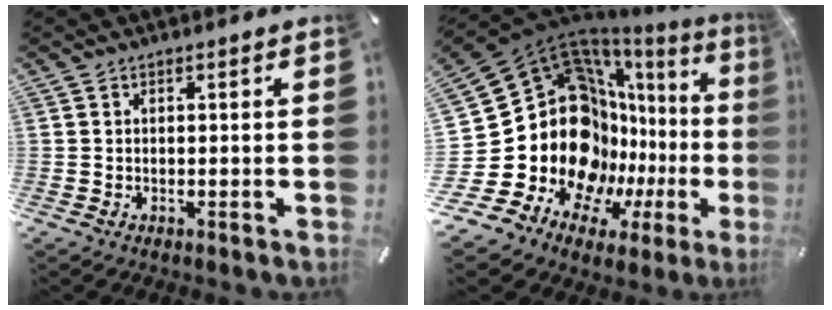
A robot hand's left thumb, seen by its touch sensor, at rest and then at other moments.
{"total": 31.7, "force": [0.9, 21.5, 23.2], "torque": [-0.434, -0.099, 0.075]}